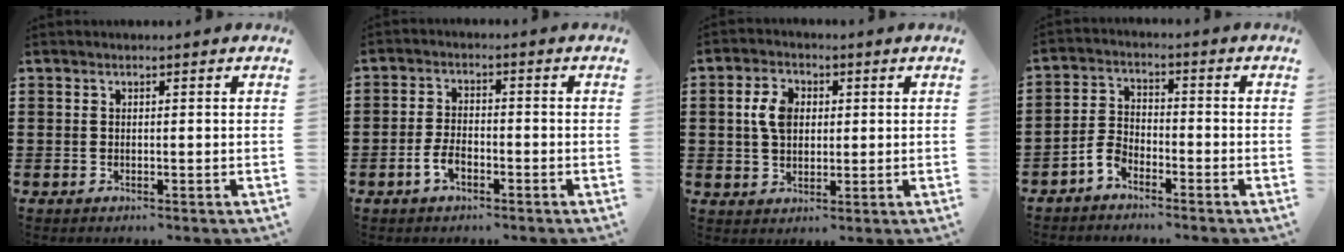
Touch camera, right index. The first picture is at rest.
{"total": 3.5, "force": [-1.8, 1.7, 2.4], "torque": [-0.058, -0.001, -0.037]}
{"total": 5.2, "force": [0.9, 3.5, 3.7], "torque": [-0.090, 0.011, 0.011]}
{"total": 3.7, "force": [-2.8, 1.6, 1.6], "torque": [-0.048, 0.003, -0.061]}